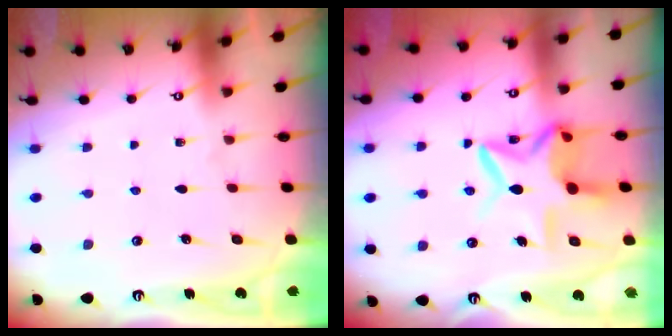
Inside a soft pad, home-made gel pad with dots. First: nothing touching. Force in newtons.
{"total": 12.8, "press": 12.7, "slide": 1.6}